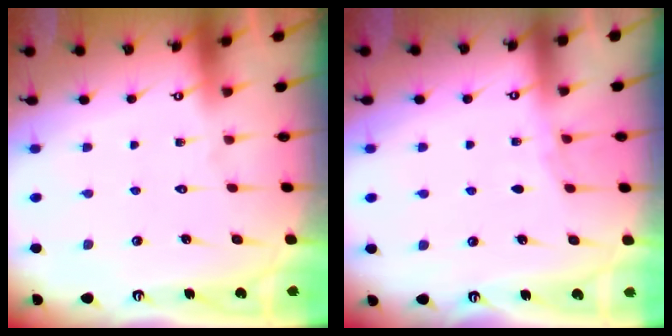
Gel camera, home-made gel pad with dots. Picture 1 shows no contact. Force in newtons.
{"total": 2.8, "press": 2.7, "slide": 0.4}